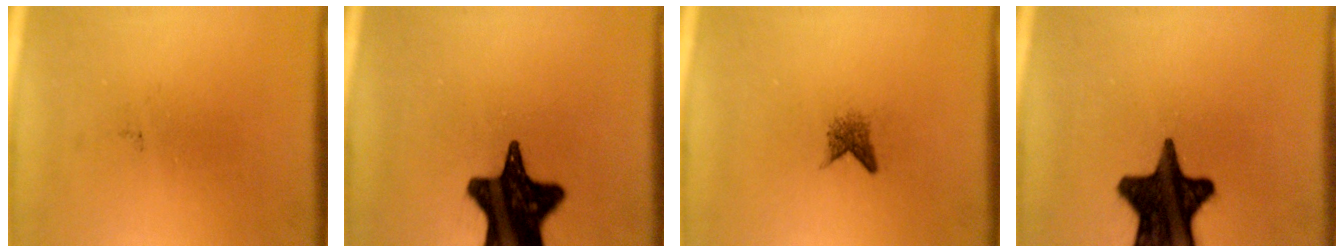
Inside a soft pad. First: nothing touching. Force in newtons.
{"total": 17.4}
{"total": 1.6}
{"total": 17.1}